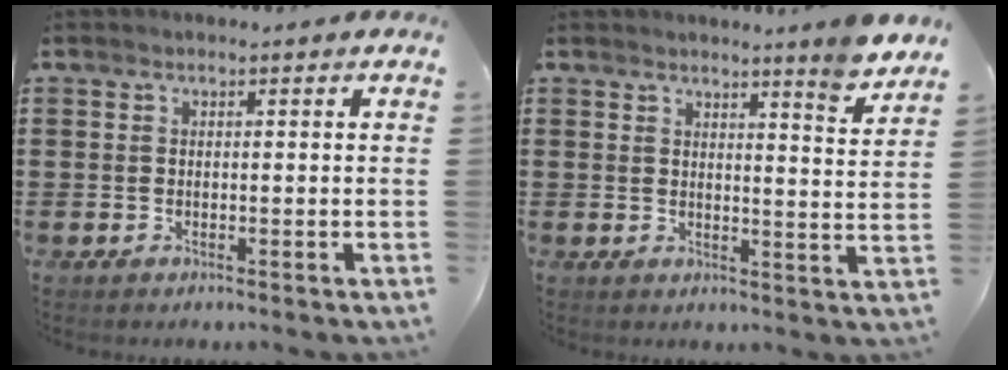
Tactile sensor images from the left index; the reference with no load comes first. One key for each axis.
{"total": 4.7, "fx": 4.2, "fy": -1.0, "fz": 1.7, "tx": -0.033, "ty": -0.032, "tz": 0.069}